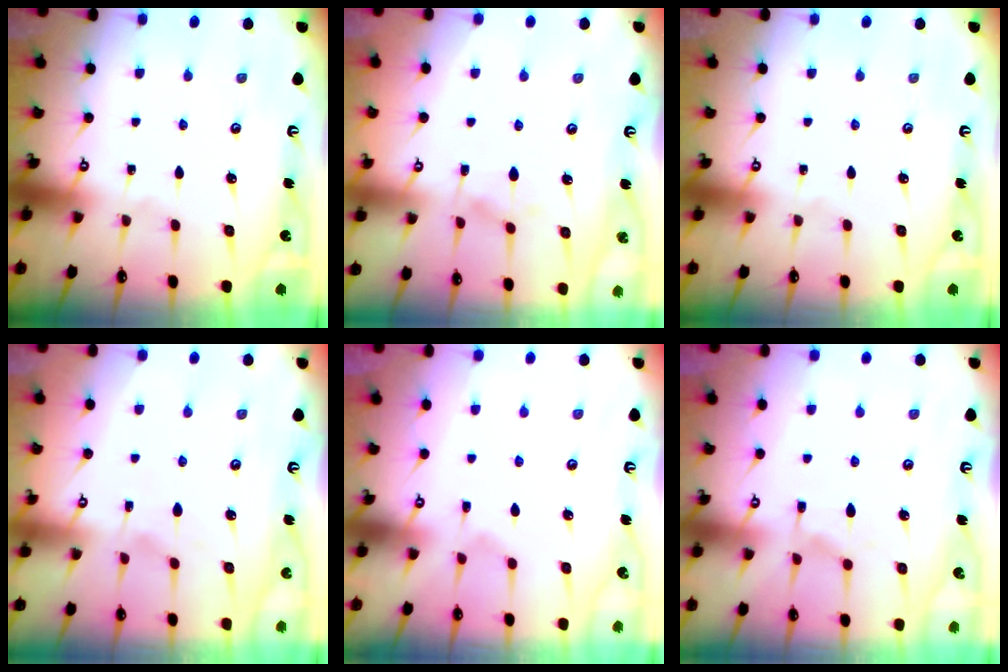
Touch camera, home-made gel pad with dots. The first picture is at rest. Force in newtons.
{"total": 1.6, "press": 1.3, "slide": 0.9}
{"total": 0.0}
{"total": 1.8, "press": 1.4, "slide": 1.1}
{"total": 5.6, "press": 5.4, "slide": 1.2}
{"total": 6.0, "press": 5.8, "slide": 1.3}